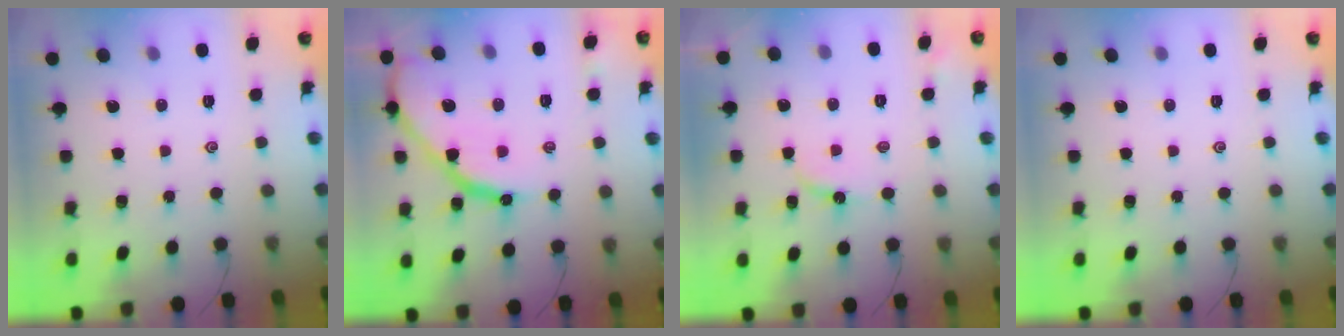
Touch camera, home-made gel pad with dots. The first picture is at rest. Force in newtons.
{"total": 16.6, "press": 16.5, "slide": 1.5}
{"total": 5.6, "press": 5.6, "slide": 0.5}
{"total": 0.0}